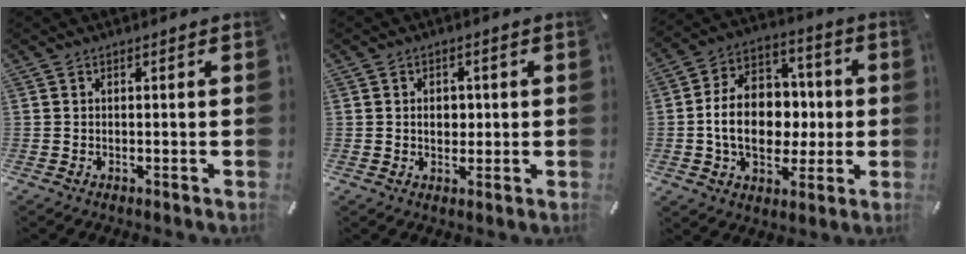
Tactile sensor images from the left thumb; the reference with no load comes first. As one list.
[{"total": 3.5, "force": [0.2, 2.7, 2.2], "torque": [-0.022, -0.005, -0.003]}, {"total": 15.7, "force": [-1.4, 12.0, 10.0], "torque": [-0.193, 0.008, -0.022]}]